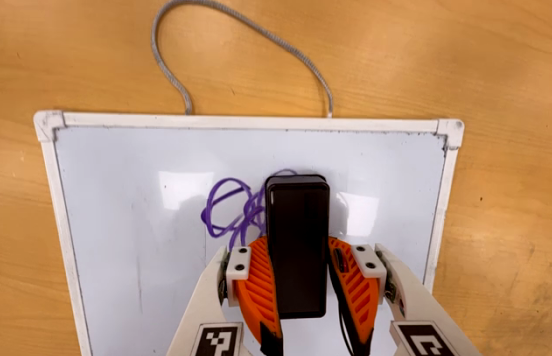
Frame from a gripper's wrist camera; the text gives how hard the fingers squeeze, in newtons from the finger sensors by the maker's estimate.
{"total": 13.6, "left": 11.7, "right": 15.5}